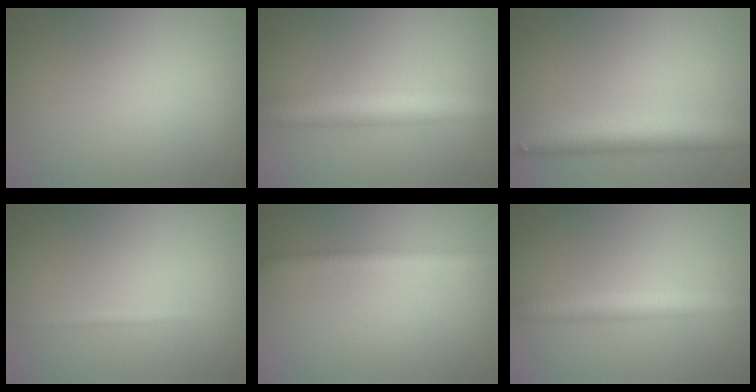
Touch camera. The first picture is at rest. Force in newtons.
{"total": 5.9, "press": 5.9, "slide": 0.3}
{"total": 5.9, "press": 5.9, "slide": 0.4}
{"total": 0.8, "press": 0.7, "slide": 0.1}
{"total": 2.1, "press": 2.1, "slide": 0.2}
{"total": 4.2, "press": 4.2, "slide": 0.1}